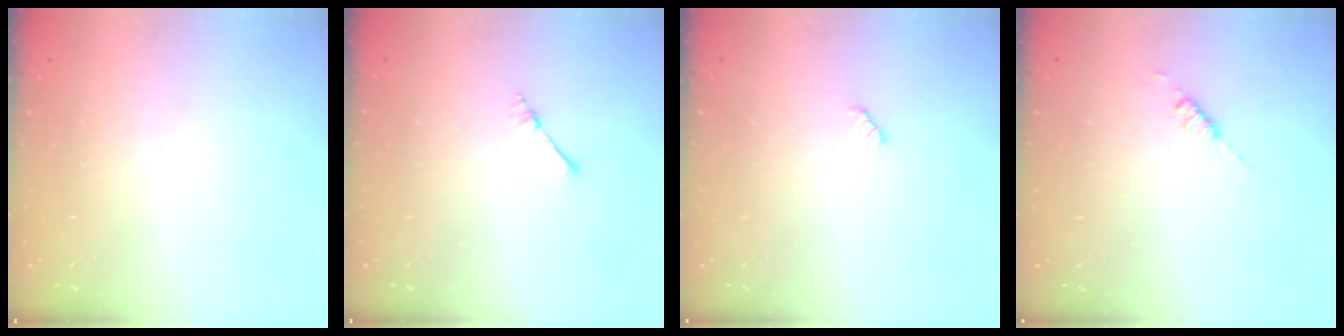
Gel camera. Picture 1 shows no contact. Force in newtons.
{"total": 2.2, "press": 2.2, "slide": 0.3}
{"total": 2.5, "press": 2.5, "slide": 0.4}
{"total": 2.6, "press": 2.6, "slide": 0.3}